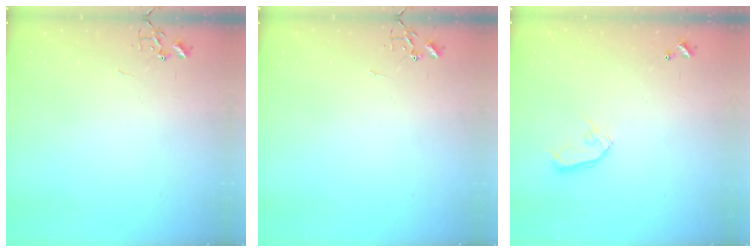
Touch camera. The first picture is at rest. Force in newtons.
{"total": 0.0}
{"total": 8.0, "press": 8.0, "slide": 0.4}